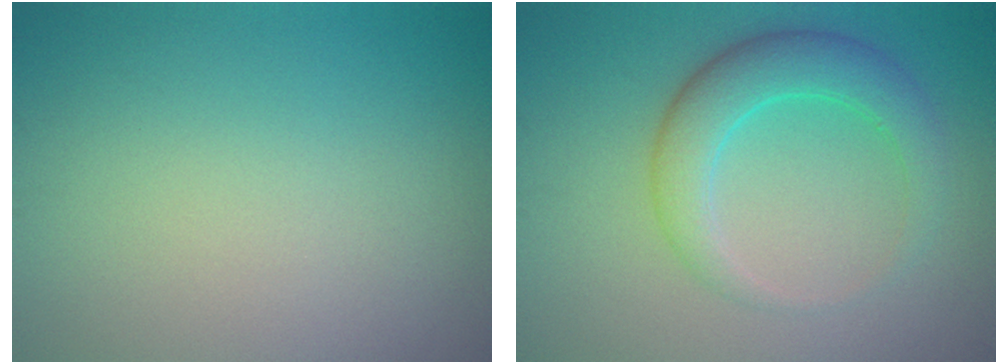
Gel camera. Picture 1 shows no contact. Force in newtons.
{"total": 4.5, "press": 4.5, "slide": 0.2}